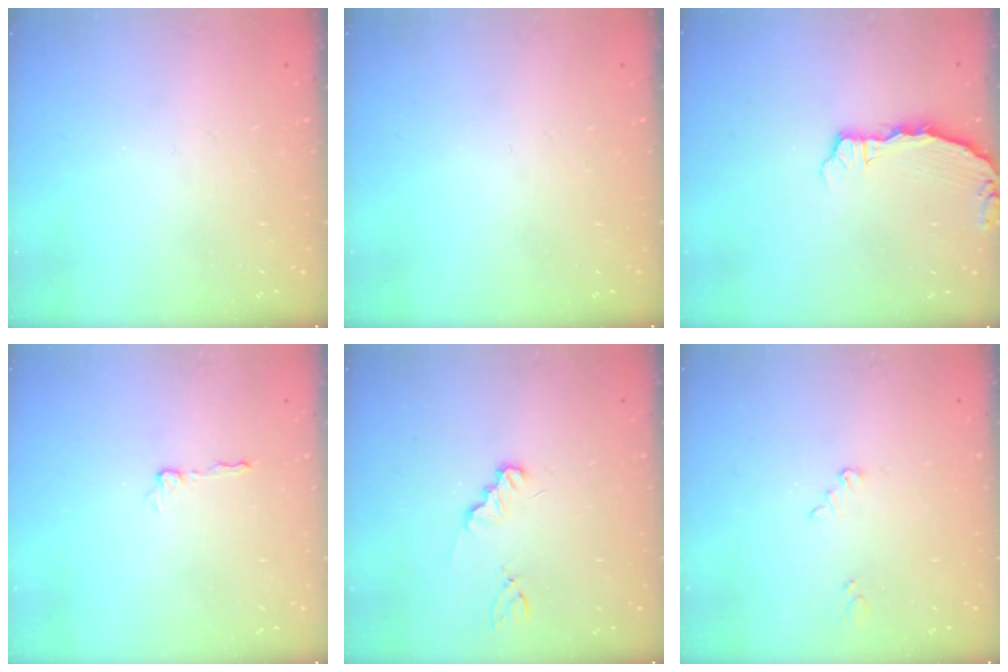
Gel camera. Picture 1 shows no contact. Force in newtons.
{"total": 0.0}
{"total": 2.4, "press": 2.4, "slide": 0.3}
{"total": 4.3, "press": 4.3, "slide": 0.3}
{"total": 1.2, "press": 1.2, "slide": 0.1}
{"total": 2.5, "press": 2.5, "slide": 0.2}